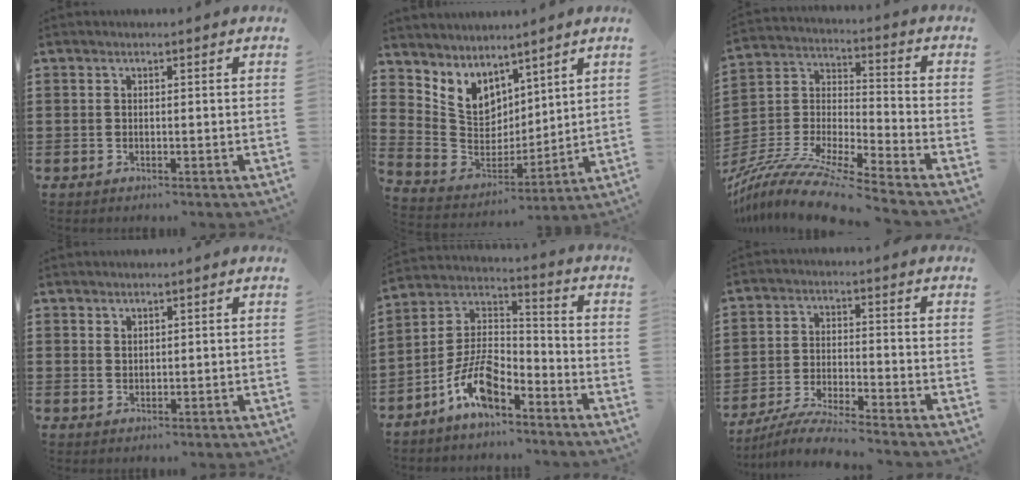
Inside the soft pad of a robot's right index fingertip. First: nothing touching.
{"total": 6.2, "force": [4.1, 4.6, 0.8], "torque": [-0.068, -0.043, 0.076]}
{"total": 10.5, "force": [-9.3, 0.5, 4.8], "torque": [-0.102, 0.001, -0.193]}
{"total": 1.4, "force": [1.4, 0.5, 0.1], "torque": [-0.003, 0.002, 0.026]}
{"total": 10.0, "force": [-6.8, 3.9, 6.1], "torque": [-0.138, 0.004, -0.135]}
{"total": 5.3, "force": [-5.0, -0.2, 1.6], "torque": [-0.041, -0.011, -0.101]}